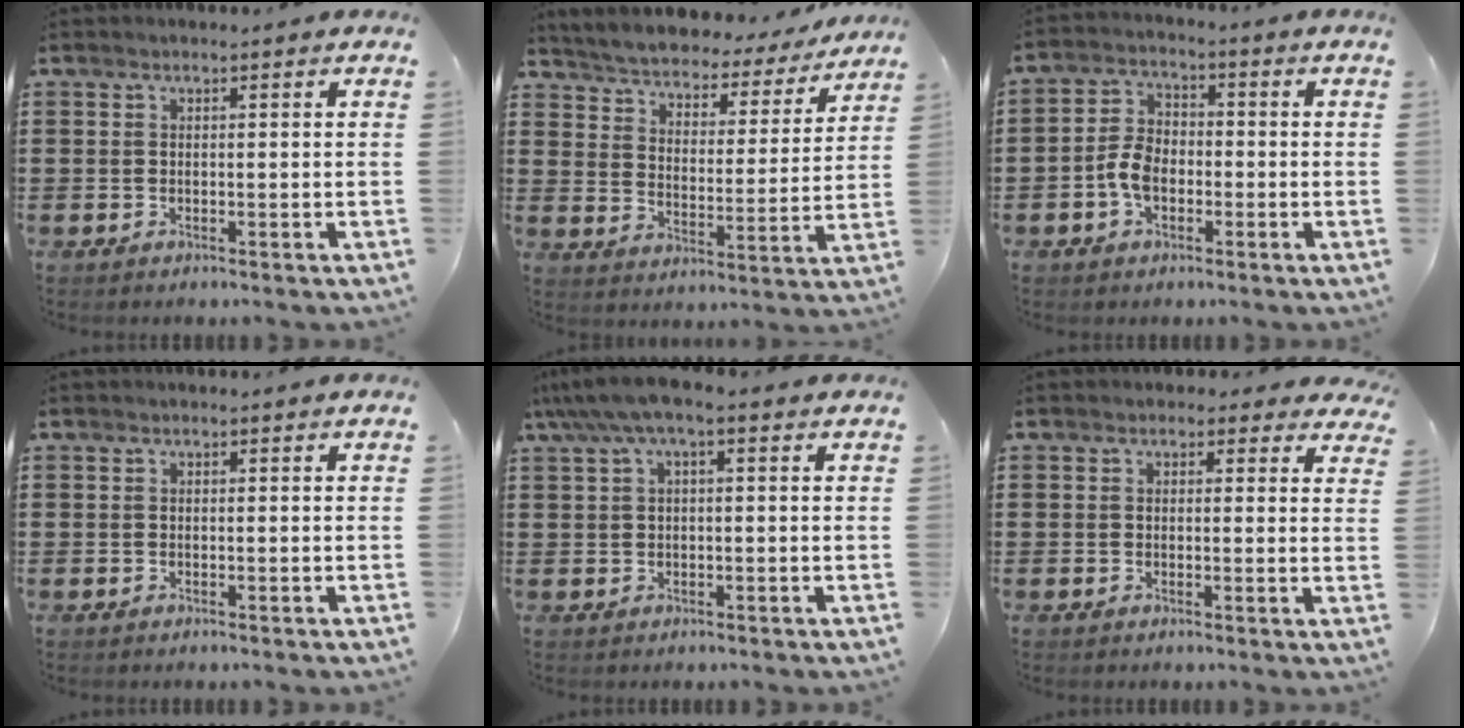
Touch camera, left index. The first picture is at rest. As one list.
[{"total": 3.9, "force": [3.9, 0.3, 0.0], "torque": [-0.026, -0.037, 0.059]}, {"total": 5.1, "force": [-1.9, 3.3, 3.5], "torque": [-0.091, 0.001, -0.043]}, {"total": 0.0}, {"total": 3.6, "force": [0.9, 1.0, 3.4], "torque": [-0.076, 0.000, 0.009]}, {"total": 1.7, "force": [1.0, 1.2, 0.5], "torque": [-0.007, 0.006, 0.016]}]